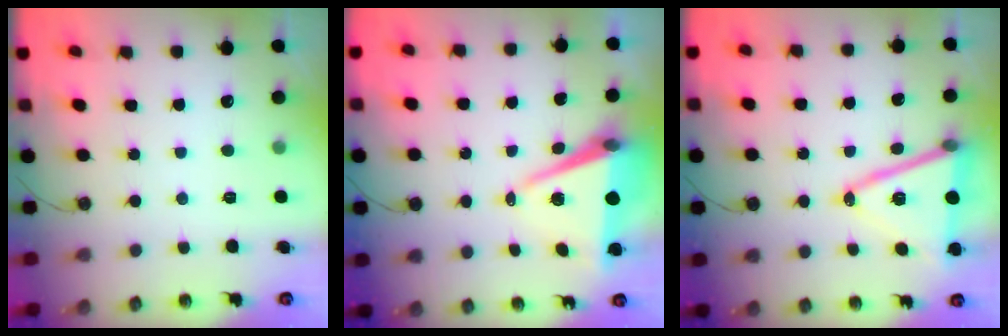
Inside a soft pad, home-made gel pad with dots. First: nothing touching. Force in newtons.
{"total": 8.5, "press": 7.4, "slide": 4.2}
{"total": 16.0, "press": 15.6, "slide": 3.6}